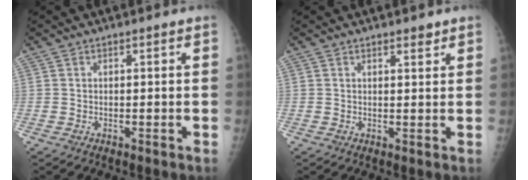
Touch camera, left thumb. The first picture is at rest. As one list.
[{"total": 1.6, "force": [1.3, 0.6, 0.8], "torque": [-0.004, -0.008, 0.018]}]